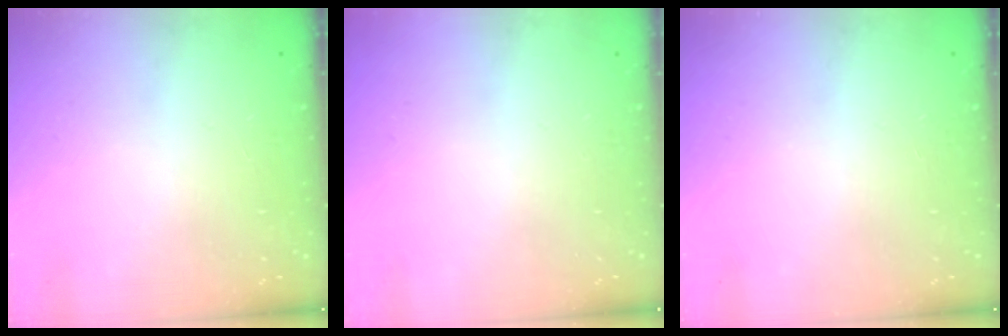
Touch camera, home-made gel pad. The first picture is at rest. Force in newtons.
{"total": 0.0}
{"total": 0.0}